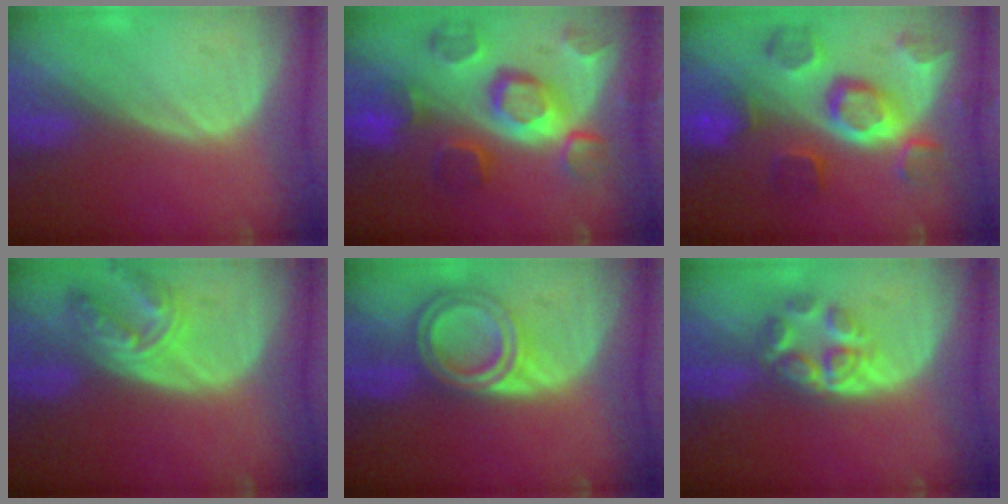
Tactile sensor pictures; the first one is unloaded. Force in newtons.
{"total": 12.1, "press": 10.4, "slide": 6.1}
{"total": 11.4, "press": 10.1, "slide": 5.3}
{"total": 7.3, "press": 6.5, "slide": 3.4}
{"total": 6.9, "press": 6.2, "slide": 3.1}
{"total": 5.5, "press": 5.2, "slide": 1.7}